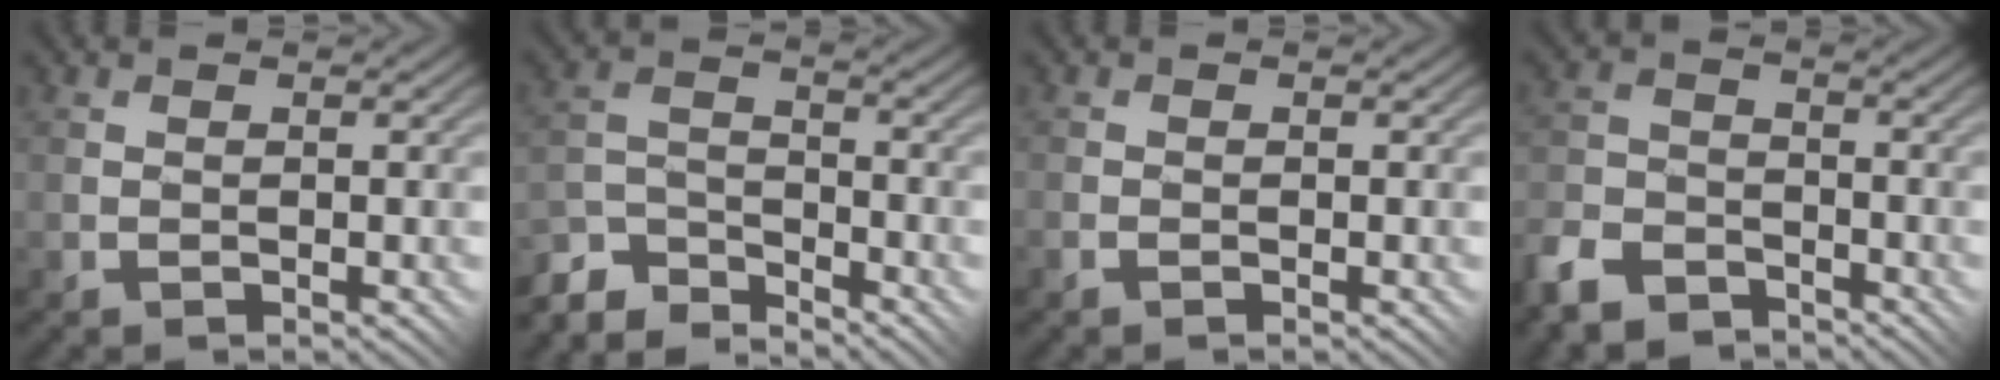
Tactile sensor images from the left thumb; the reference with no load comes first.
{"total": 6.6, "force": [-5.9, 2.2, 2.1], "torque": [-0.047, 0.002, -0.124]}
{"total": 1.1, "force": [-0.8, 0.7, 0.5], "torque": [-0.013, -0.002, -0.019]}
{"total": 6.9, "force": [-5.4, 3.5, 2.5], "torque": [-0.061, -0.005, -0.120]}